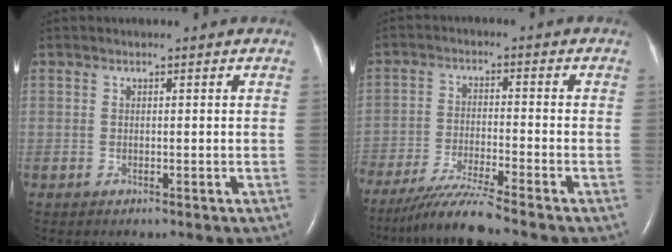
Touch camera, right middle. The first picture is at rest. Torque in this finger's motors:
{"motor_torque": [1.09, -1.05, 0.23, 0.10]}